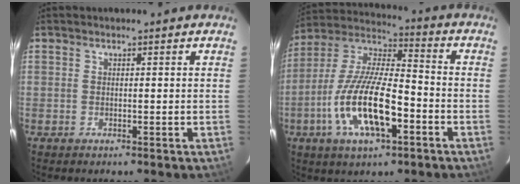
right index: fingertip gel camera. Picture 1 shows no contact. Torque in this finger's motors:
{"motor_torque": [0.69, -0.34, 1.05, 0.21]}